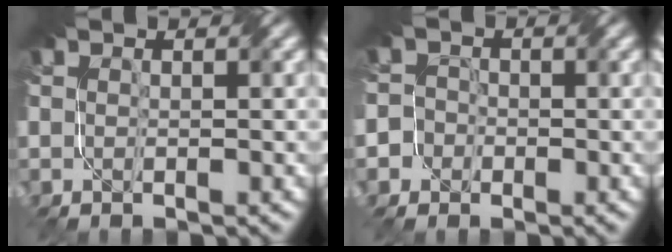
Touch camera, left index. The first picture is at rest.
{"total": 3.0, "force": [-1.1, 2.7, 0.3], "torque": [0.014, 0.011, -0.032]}